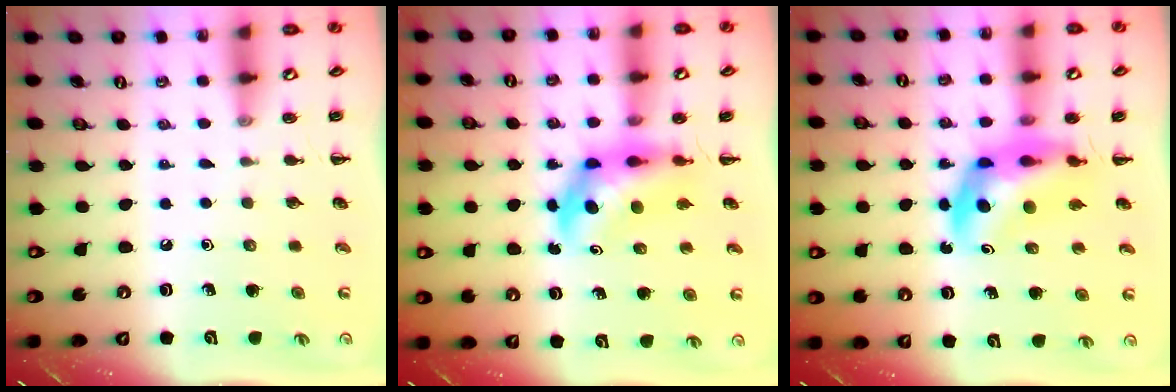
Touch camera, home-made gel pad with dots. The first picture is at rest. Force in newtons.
{"total": 5.7, "press": 5.5, "slide": 1.4}
{"total": 11.3, "press": 10.6, "slide": 3.7}